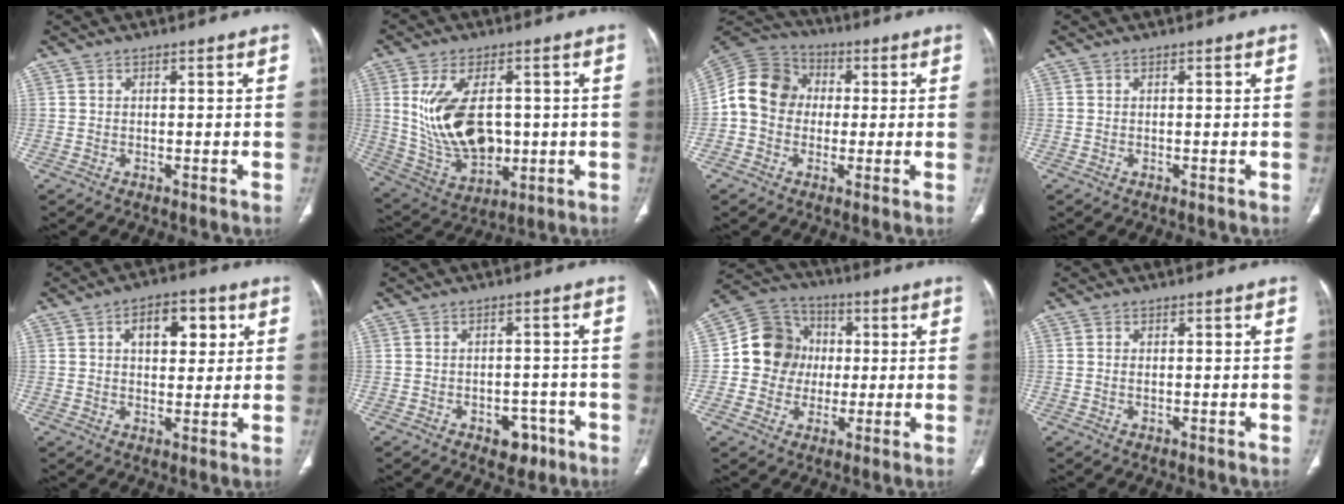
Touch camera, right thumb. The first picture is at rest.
{"total": 15.8, "force": [1.3, 9.3, 12.7], "torque": [-0.221, -0.009, 0.046]}
{"total": 12.4, "force": [0.3, 10.5, 6.5], "torque": [-0.107, 0.033, -0.008]}
{"total": 0.0}
{"total": 9.0, "force": [3.0, 5.2, 6.7], "torque": [-0.060, 0.000, 0.041]}
{"total": 4.9, "force": [-2.6, 3.3, 2.5], "torque": [-0.010, 0.019, -0.029]}
{"total": 12.3, "force": [0.5, 11.4, 4.8], "torque": [-0.051, 0.021, 0.001]}
{"total": 0.9, "force": [0.0, 0.5, 0.7], "torque": [-0.015, 0.002, -0.001]}